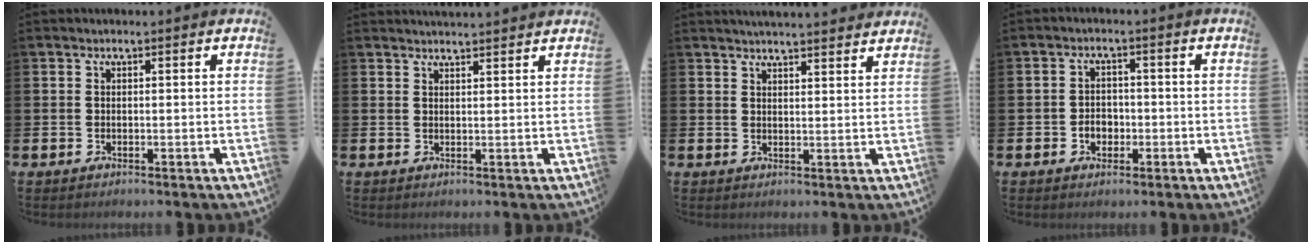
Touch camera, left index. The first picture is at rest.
{"total": 2.2, "force": [2.2, 0.0, 0.0], "torque": [0.010, -0.016, 0.038]}
{"total": 3.4, "force": [3.4, -0.2, 0.2], "torque": [-0.004, -0.020, 0.060]}
{"total": 2.6, "force": [-0.9, 2.1, 1.3], "torque": [-0.012, -0.002, -0.024]}